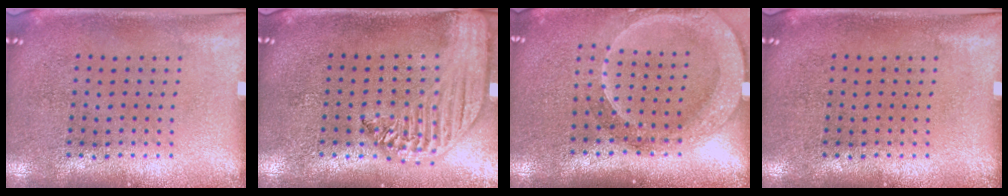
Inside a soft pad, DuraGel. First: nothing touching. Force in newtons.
{"total": 2.6, "press": 2.2, "slide": 1.4}
{"total": 2.4, "press": 1.9, "slide": 1.4}
{"total": 0.0}